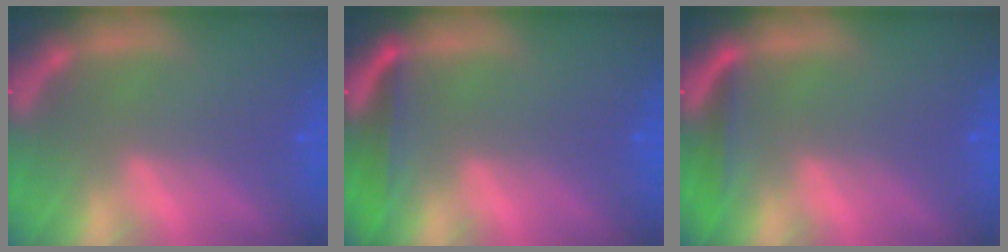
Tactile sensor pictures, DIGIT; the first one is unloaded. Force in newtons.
{"total": 3.0}
{"total": 1.9}